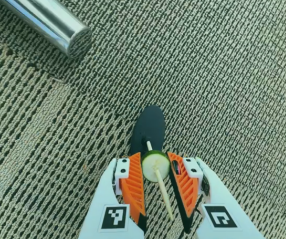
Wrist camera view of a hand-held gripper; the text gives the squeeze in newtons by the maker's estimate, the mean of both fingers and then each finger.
{"total": 7.9, "left": 7.3, "right": 8.5}